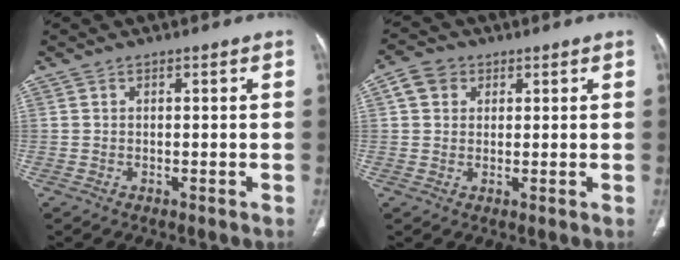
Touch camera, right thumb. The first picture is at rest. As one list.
[{"total": 4.6, "force": [1.7, 3.8, 2.0], "torque": [-0.021, 0.003, 0.029]}]